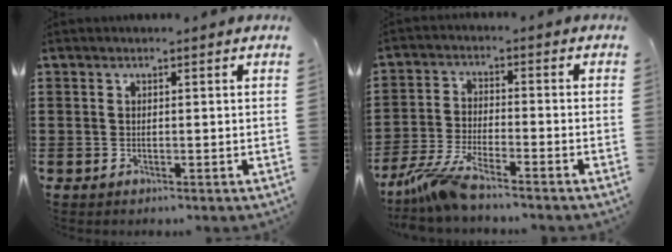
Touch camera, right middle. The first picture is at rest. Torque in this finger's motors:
{"motor_torque": [1.19, 0.12, 0.16, 0.09]}